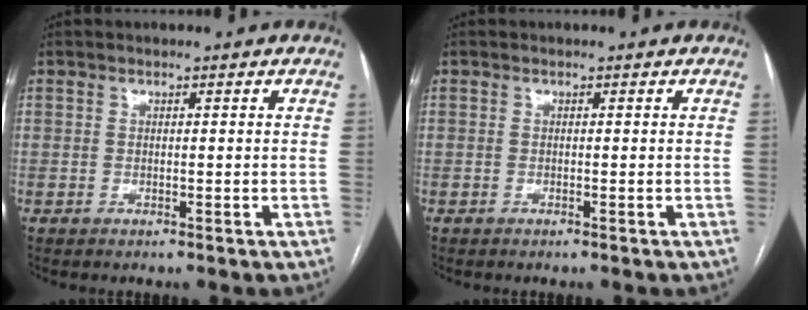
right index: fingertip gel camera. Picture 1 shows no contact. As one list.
[{"total": 0.0}]